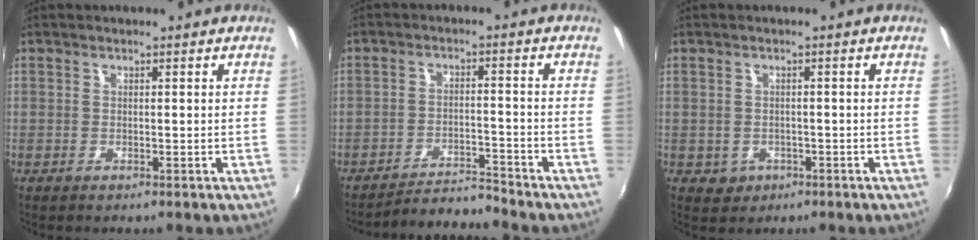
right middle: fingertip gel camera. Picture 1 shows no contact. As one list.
[{"total": 6.2, "force": [-6.1, -1.2, 0.0], "torque": [-0.020, 0.014, -0.104]}, {"total": 3.4, "force": [-1.2, 3.1, 0.9], "torque": [-0.027, 0.001, -0.010]}]